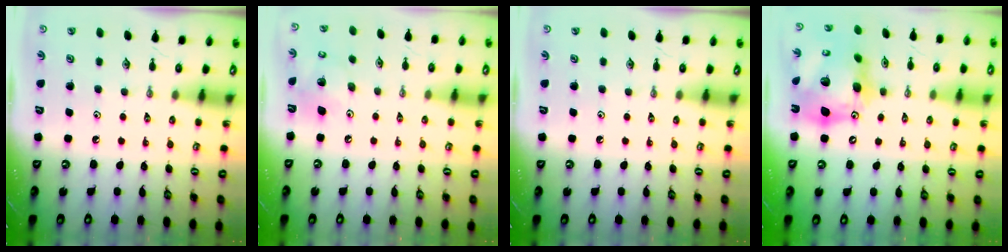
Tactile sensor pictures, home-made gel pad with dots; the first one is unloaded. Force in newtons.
{"total": 11.2, "press": 11.0, "slide": 2.0}
{"total": 0.0}
{"total": 20.9, "press": 20.8, "slide": 2.3}